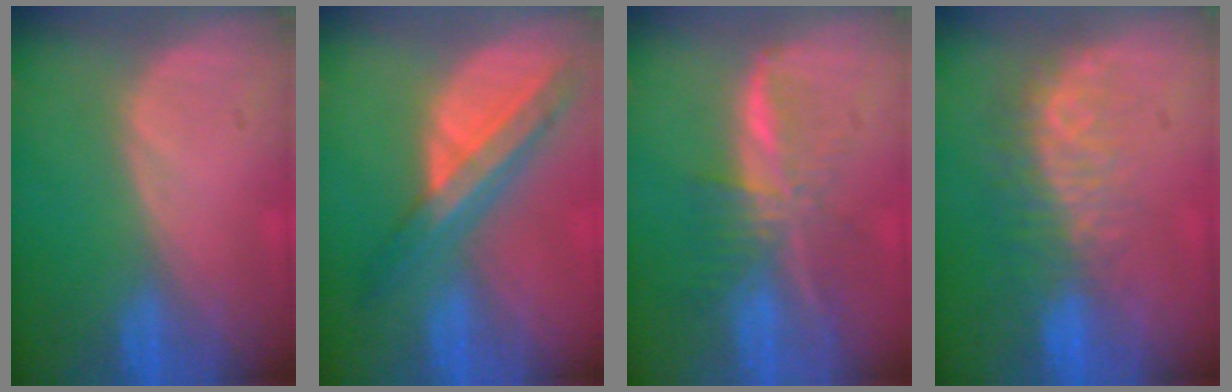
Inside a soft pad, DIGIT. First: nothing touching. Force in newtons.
{"total": 8.3, "press": 7.1, "slide": 4.4}
{"total": 7.9, "press": 6.6, "slide": 4.2}
{"total": 8.3, "press": 7.1, "slide": 4.4}